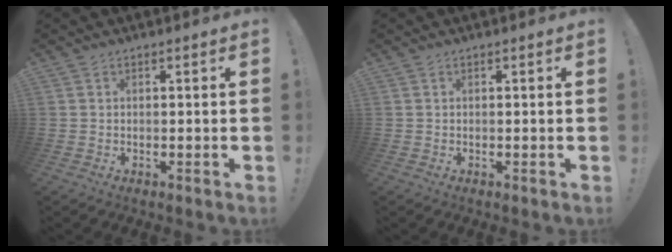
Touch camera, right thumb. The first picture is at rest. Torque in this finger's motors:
{"motor_torque": [-0.14, -0.01, -0.05, 0.12, 0.00]}